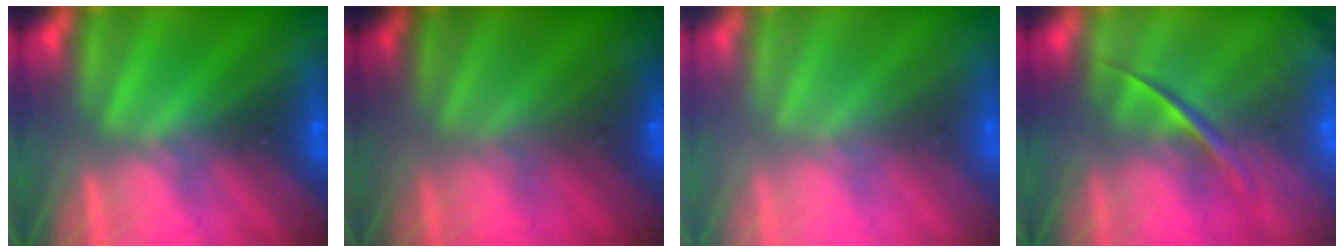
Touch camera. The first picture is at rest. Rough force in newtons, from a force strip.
{"total": 2.4}
{"total": 3.8}
{"total": 5.8}